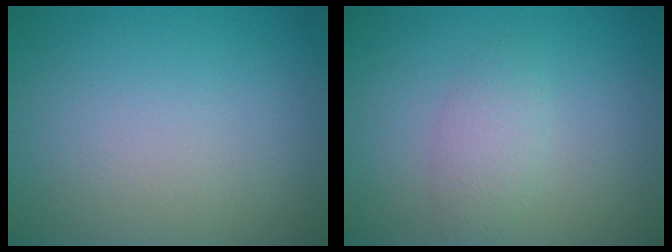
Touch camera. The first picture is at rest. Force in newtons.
{"total": 2.1, "press": 2.0, "slide": 0.0}